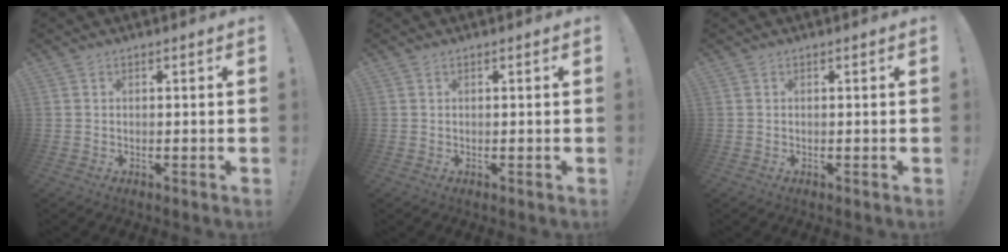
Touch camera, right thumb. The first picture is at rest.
{"total": 0.0}
{"total": 0.0}